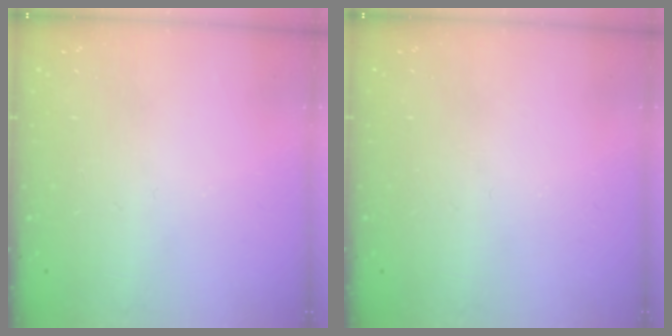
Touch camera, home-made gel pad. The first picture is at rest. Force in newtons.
{"total": 0.0}